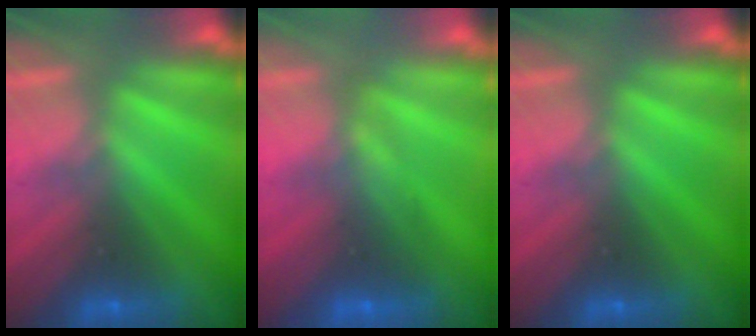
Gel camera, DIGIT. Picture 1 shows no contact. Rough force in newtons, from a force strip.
{"total": 1.7}
{"total": 0.0}